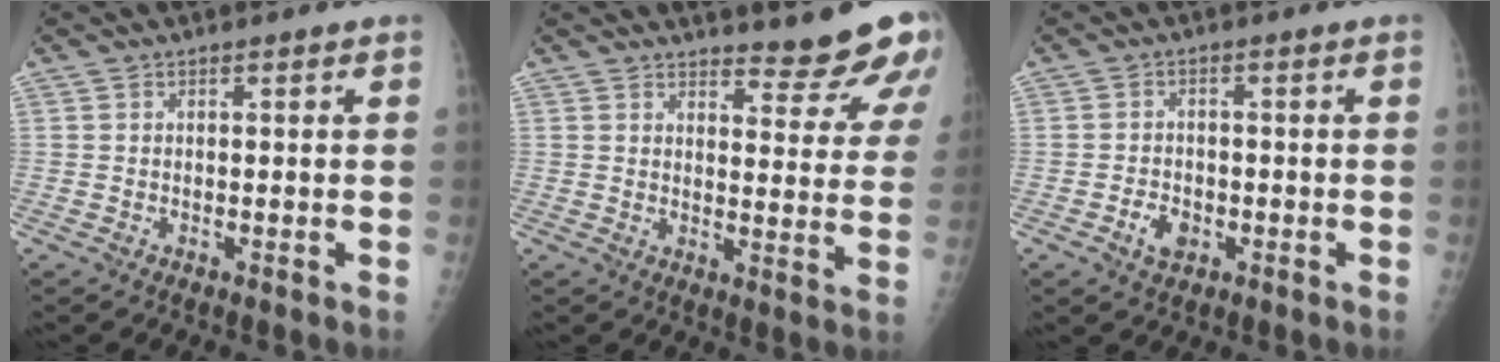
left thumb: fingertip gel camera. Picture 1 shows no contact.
{"total": 11.0, "force": [9.8, 2.1, 4.6], "torque": [-0.030, -0.081, 0.111]}
{"total": 3.7, "force": [-1.6, 2.7, 2.0], "torque": [-0.022, 0.009, -0.025]}